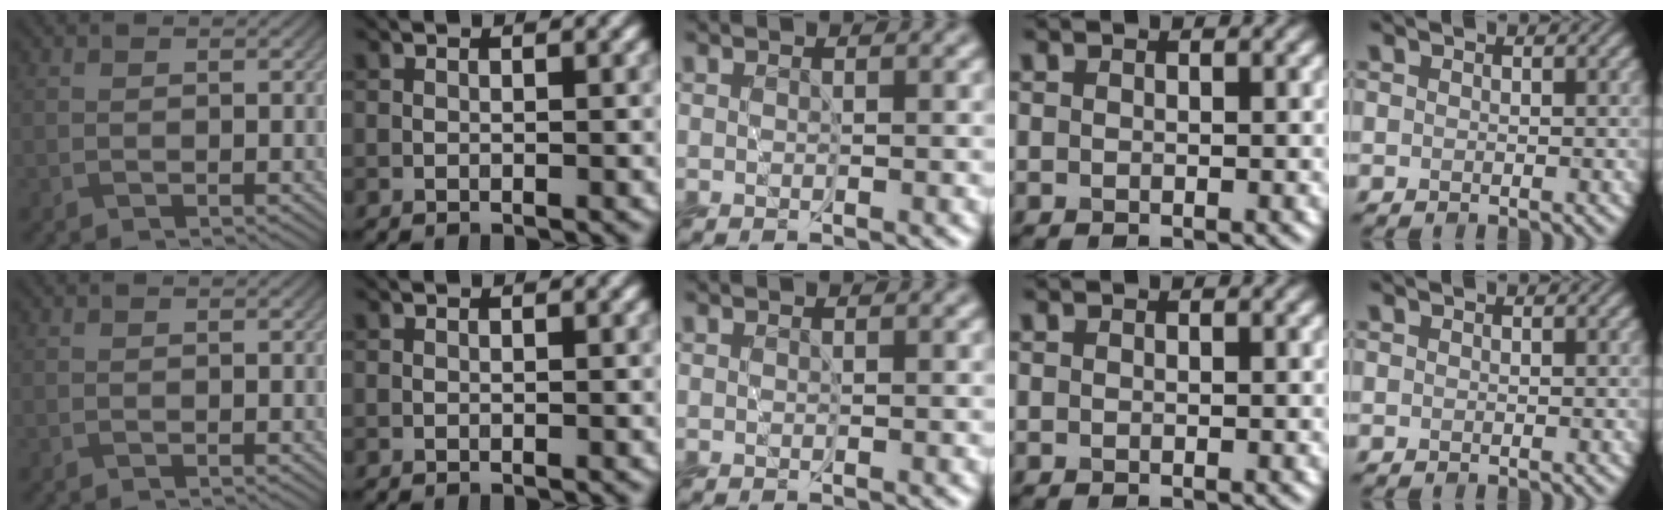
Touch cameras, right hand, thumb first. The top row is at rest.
{}